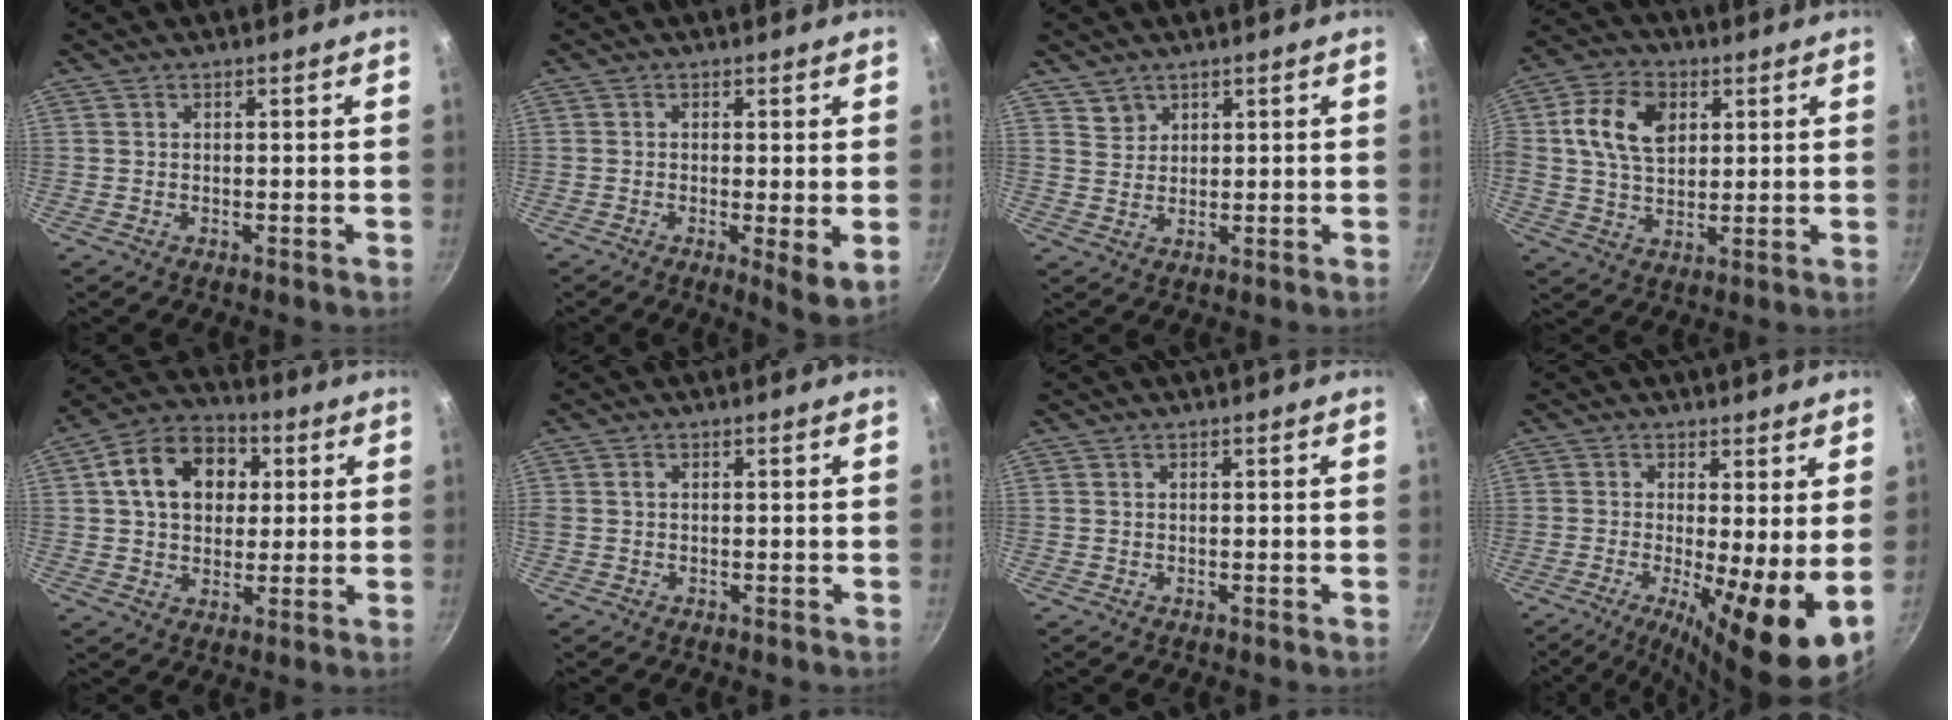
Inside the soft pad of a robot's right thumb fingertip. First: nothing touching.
{"total": 5.2, "force": [-0.5, 1.3, 5.0], "torque": [-0.075, -0.019, -0.007]}
{"total": 2.8, "force": [2.0, 1.9, 0.2], "torque": [0.015, 0.001, 0.039]}
{"total": 11.4, "force": [2.8, 7.8, 7.9], "torque": [-0.134, 0.004, 0.043]}
{"total": 14.3, "force": [3.3, 10.7, 8.9], "torque": [-0.123, 0.019, 0.041]}
{"total": 0.7, "force": [0.0, 0.6, 0.4], "torque": [-0.006, 0.004, -0.001]}
{"total": 0.0}
{"total": 11.6, "force": [-1.4, 2.3, 11.3], "torque": [-0.180, -0.013, -0.024]}